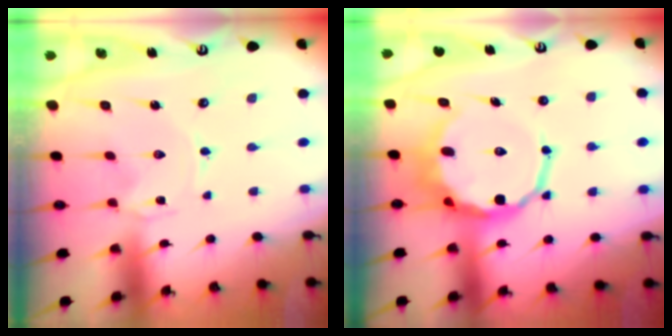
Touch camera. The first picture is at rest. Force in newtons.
{"total": 12.3, "press": 11.8, "slide": 3.5}